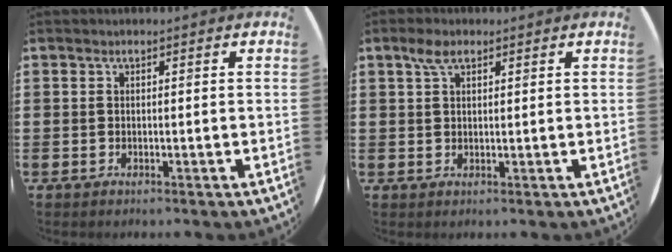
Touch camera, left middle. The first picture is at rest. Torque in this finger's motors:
{"motor_torque": [0.56, -0.39, -0.05, 0.01]}